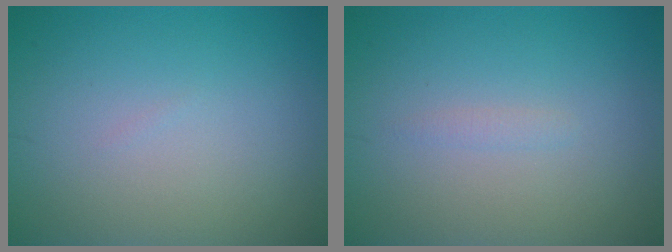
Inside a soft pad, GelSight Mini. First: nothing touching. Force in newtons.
{"total": 0.6, "press": 0.6, "slide": 0.1}